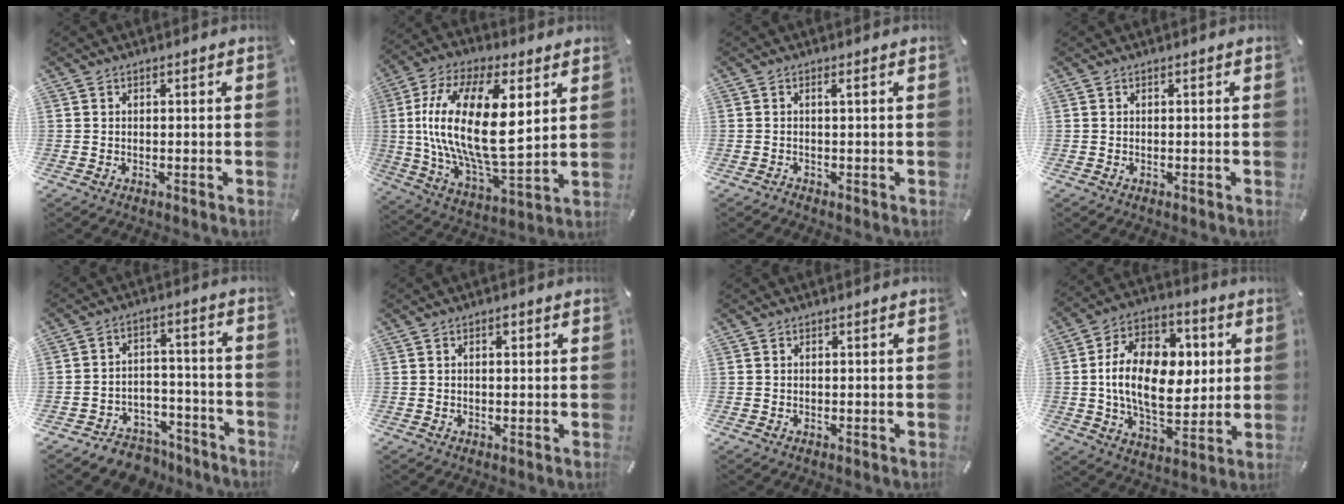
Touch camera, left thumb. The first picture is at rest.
{"total": 23.0, "force": [4.2, 10.6, 20.0], "torque": [-0.396, -0.008, 0.067]}
{"total": 1.1, "force": [0.0, 0.0, 1.1], "torque": [-0.019, -0.001, -0.002]}
{"total": 0.0}
{"total": 7.8, "force": [-6.0, 4.7, 1.6], "torque": [-0.007, 0.046, -0.106]}
{"total": 1.7, "force": [0.5, 0.9, 1.3], "torque": [-0.020, 0.002, 0.006]}
{"total": 0.0}
{"total": 18.6, "force": [1.5, 11.8, 14.3], "torque": [-0.261, 0.006, 0.020]}